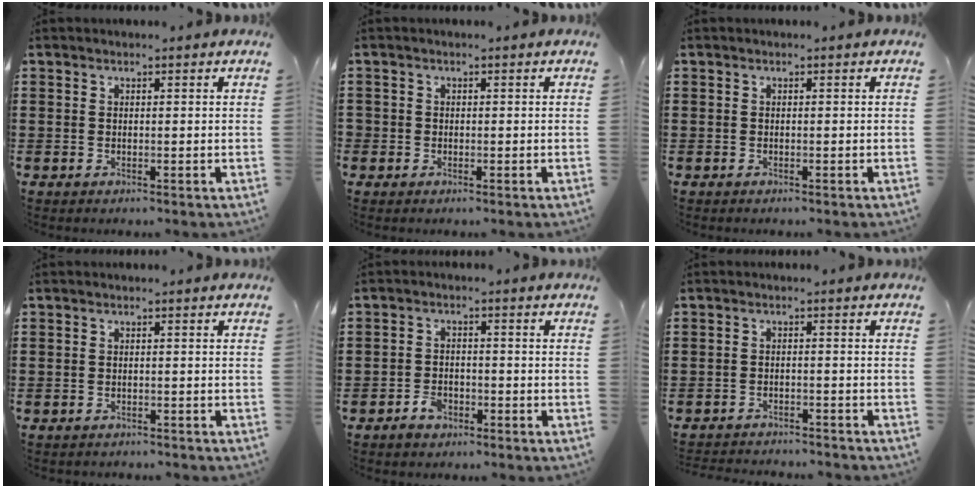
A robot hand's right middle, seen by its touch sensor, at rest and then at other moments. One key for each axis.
{"total": 0.7, "fx": -0.3, "fy": 0.6, "fz": 0.1, "tx": -0.003, "ty": 0.003, "tz": -0.007}
{"total": 0.0}
{"total": 0.9, "fx": -0.9, "fy": 0.0, "fz": 0.0, "tx": -0.002, "ty": 0.001, "tz": -0.020}
{"total": 2.8, "fx": -2.1, "fy": 1.5, "fz": 1.0, "tx": -0.021, "ty": 0.006, "tz": -0.044}
{"total": 2.4, "fx": -2.4, "fy": 0.0, "fz": 0.0, "tx": -0.005, "ty": -0.001, "tz": -0.051}